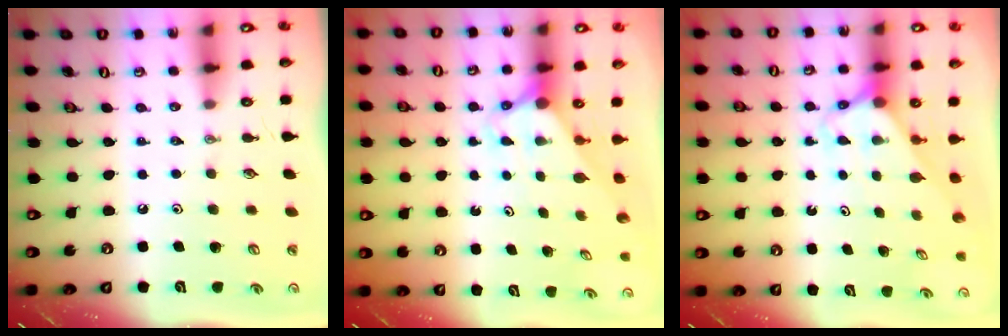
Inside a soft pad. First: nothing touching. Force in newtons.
{"total": 2.8, "press": 2.8, "slide": 0.0}
{"total": 2.7, "press": 2.7, "slide": 0.2}